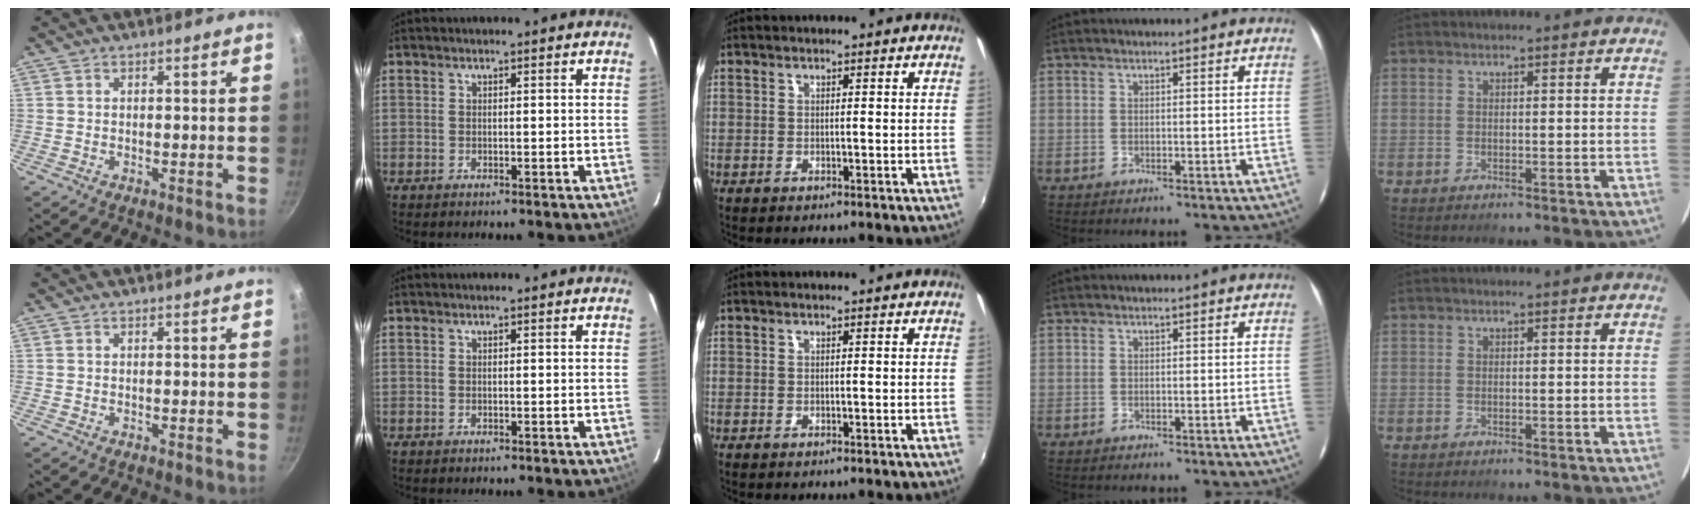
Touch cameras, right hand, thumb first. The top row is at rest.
{}